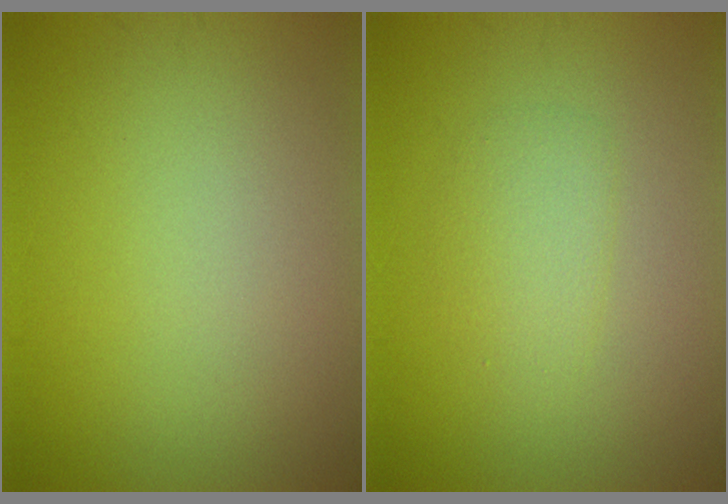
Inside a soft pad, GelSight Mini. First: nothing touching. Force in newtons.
{"total": 1.9, "press": 1.9, "slide": 0.1}